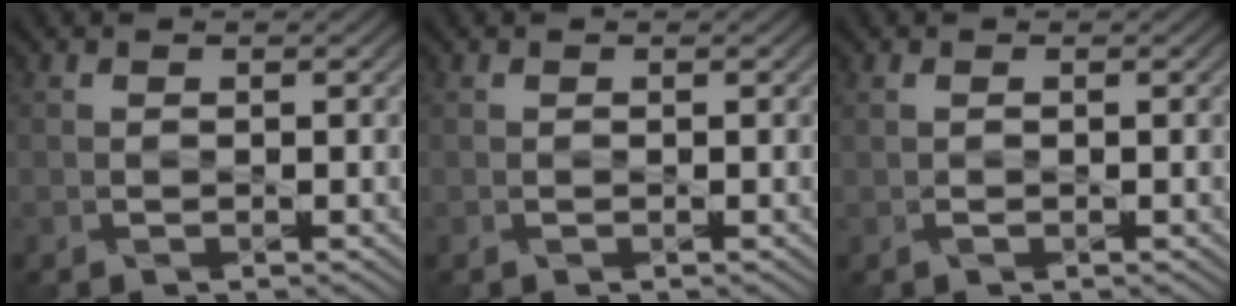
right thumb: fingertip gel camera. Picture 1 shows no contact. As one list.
[{"total": 0.0}, {"total": 0.5, "force": [0.0, 0.2, 0.5], "torque": [-0.014, 0.002, 0.000]}]